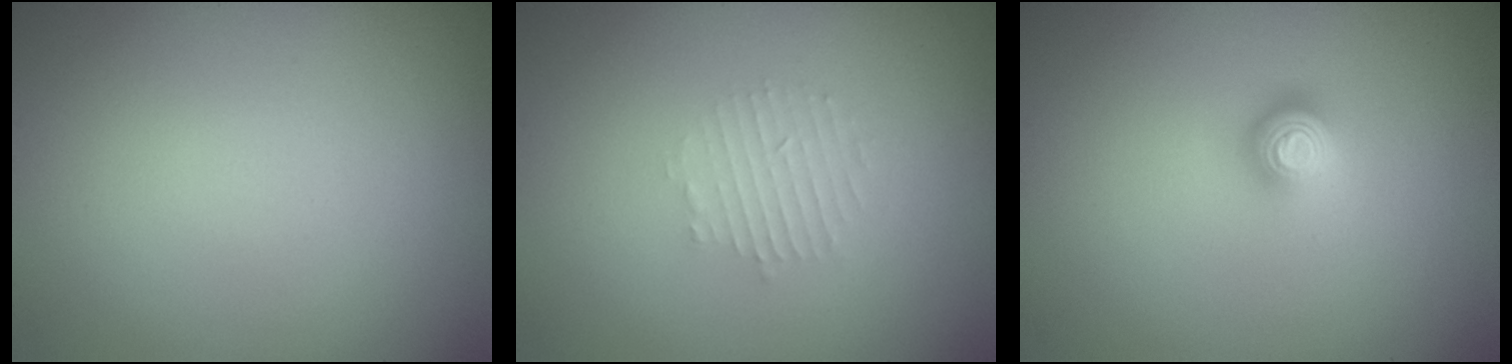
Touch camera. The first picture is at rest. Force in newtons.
{"total": 1.6, "press": 1.5, "slide": 0.3}
{"total": 2.2, "press": 1.4, "slide": 1.7}